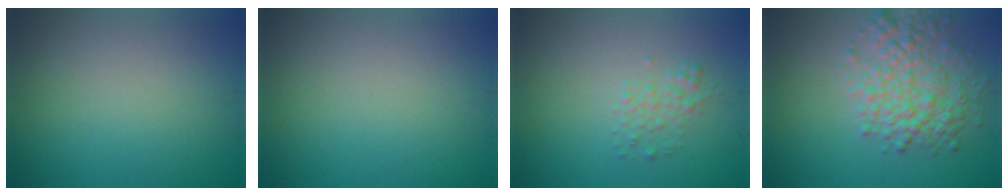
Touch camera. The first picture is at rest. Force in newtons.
{"total": 0.0}
{"total": 1.4, "press": 1.4, "slide": 0.0}
{"total": 5.1, "press": 5.1, "slide": 0.1}